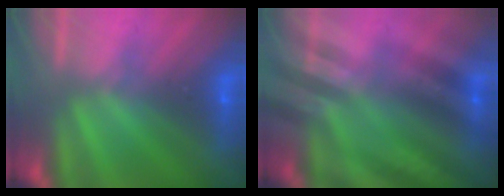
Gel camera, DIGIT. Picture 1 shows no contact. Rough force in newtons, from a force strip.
{"total": 2.8}